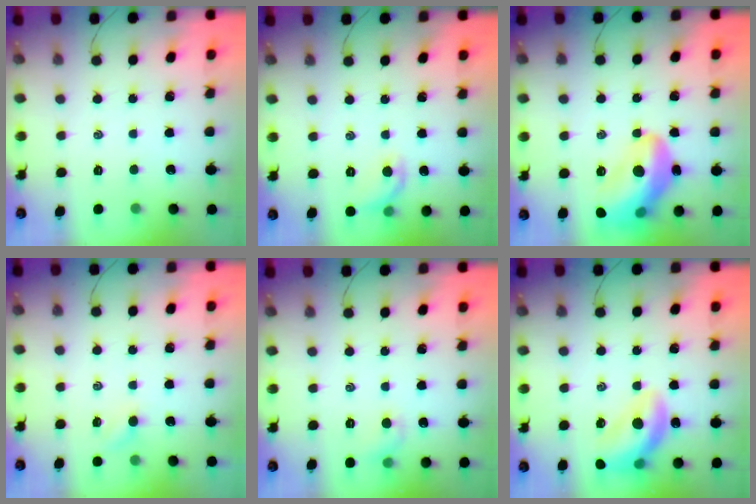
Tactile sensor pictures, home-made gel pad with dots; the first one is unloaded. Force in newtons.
{"total": 6.4, "press": 6.3, "slide": 1.2}
{"total": 18.0, "press": 17.8, "slide": 2.2}
{"total": 2.5, "press": 2.4, "slide": 0.8}
{"total": 5.8, "press": 5.7, "slide": 1.4}
{"total": 16.5, "press": 16.1, "slide": 3.6}